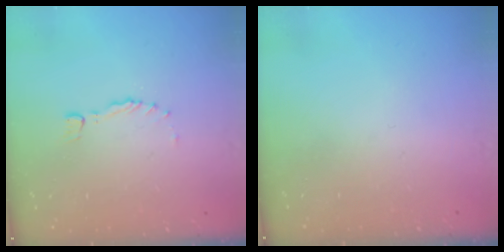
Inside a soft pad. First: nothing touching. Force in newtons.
{"total": 0.0}